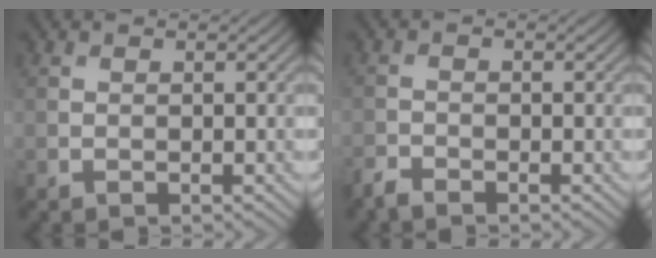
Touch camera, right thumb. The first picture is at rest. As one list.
[{"total": 1.7, "force": [-1.6, 0.2, 0.5], "torque": [-0.013, -0.003, -0.039]}]